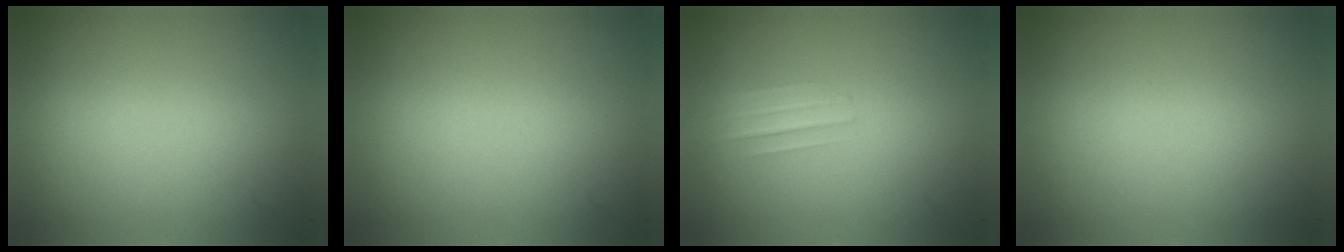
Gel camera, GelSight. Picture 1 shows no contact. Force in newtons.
{"total": 0.0}
{"total": 1.3}
{"total": 0.0}